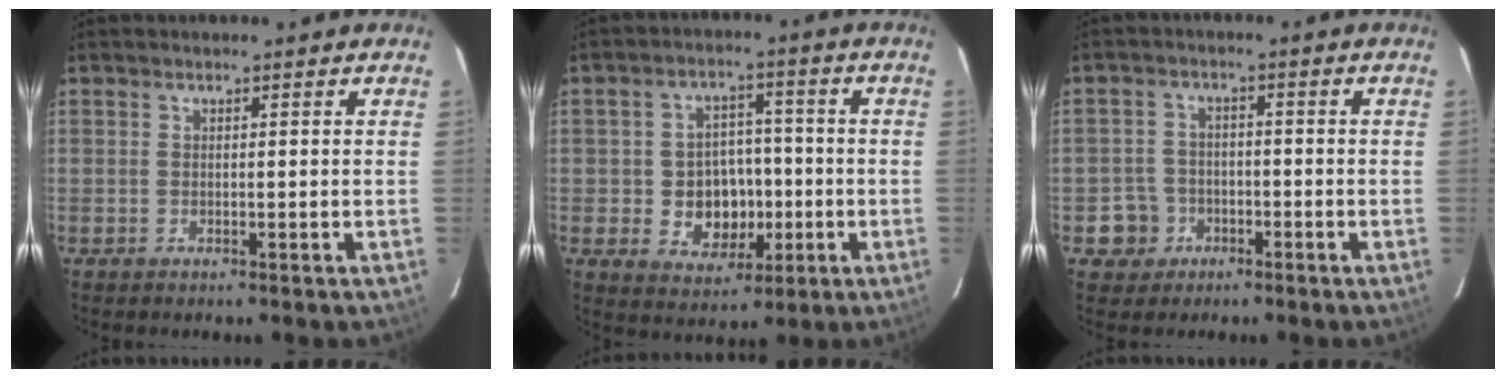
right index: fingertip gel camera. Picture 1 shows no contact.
{"total": 9.3, "force": [-1.9, 7.9, 4.6], "torque": [-0.101, 0.011, -0.014]}
{"total": 5.2, "force": [-2.3, 4.6, 0.3], "torque": [-0.016, 0.020, -0.037]}